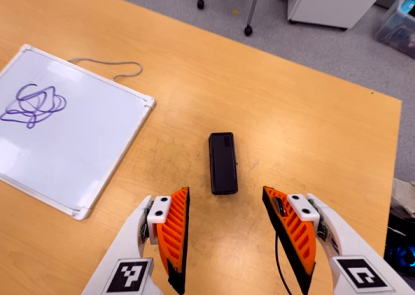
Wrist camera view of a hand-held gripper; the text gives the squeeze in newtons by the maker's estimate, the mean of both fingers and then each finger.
{"total": 0.0}